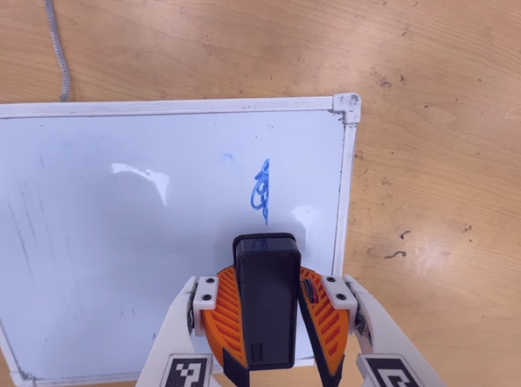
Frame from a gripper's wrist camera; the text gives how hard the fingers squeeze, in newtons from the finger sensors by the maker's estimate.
{"total": 8.6, "left": 9.0, "right": 8.2}